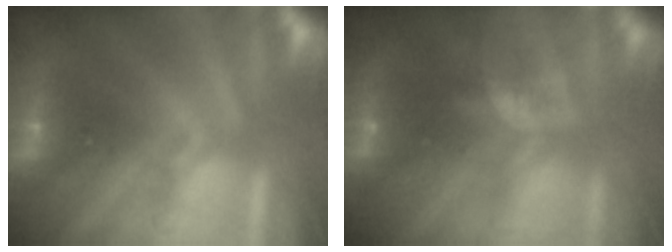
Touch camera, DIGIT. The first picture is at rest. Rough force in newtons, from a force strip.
{"total": 4.6}